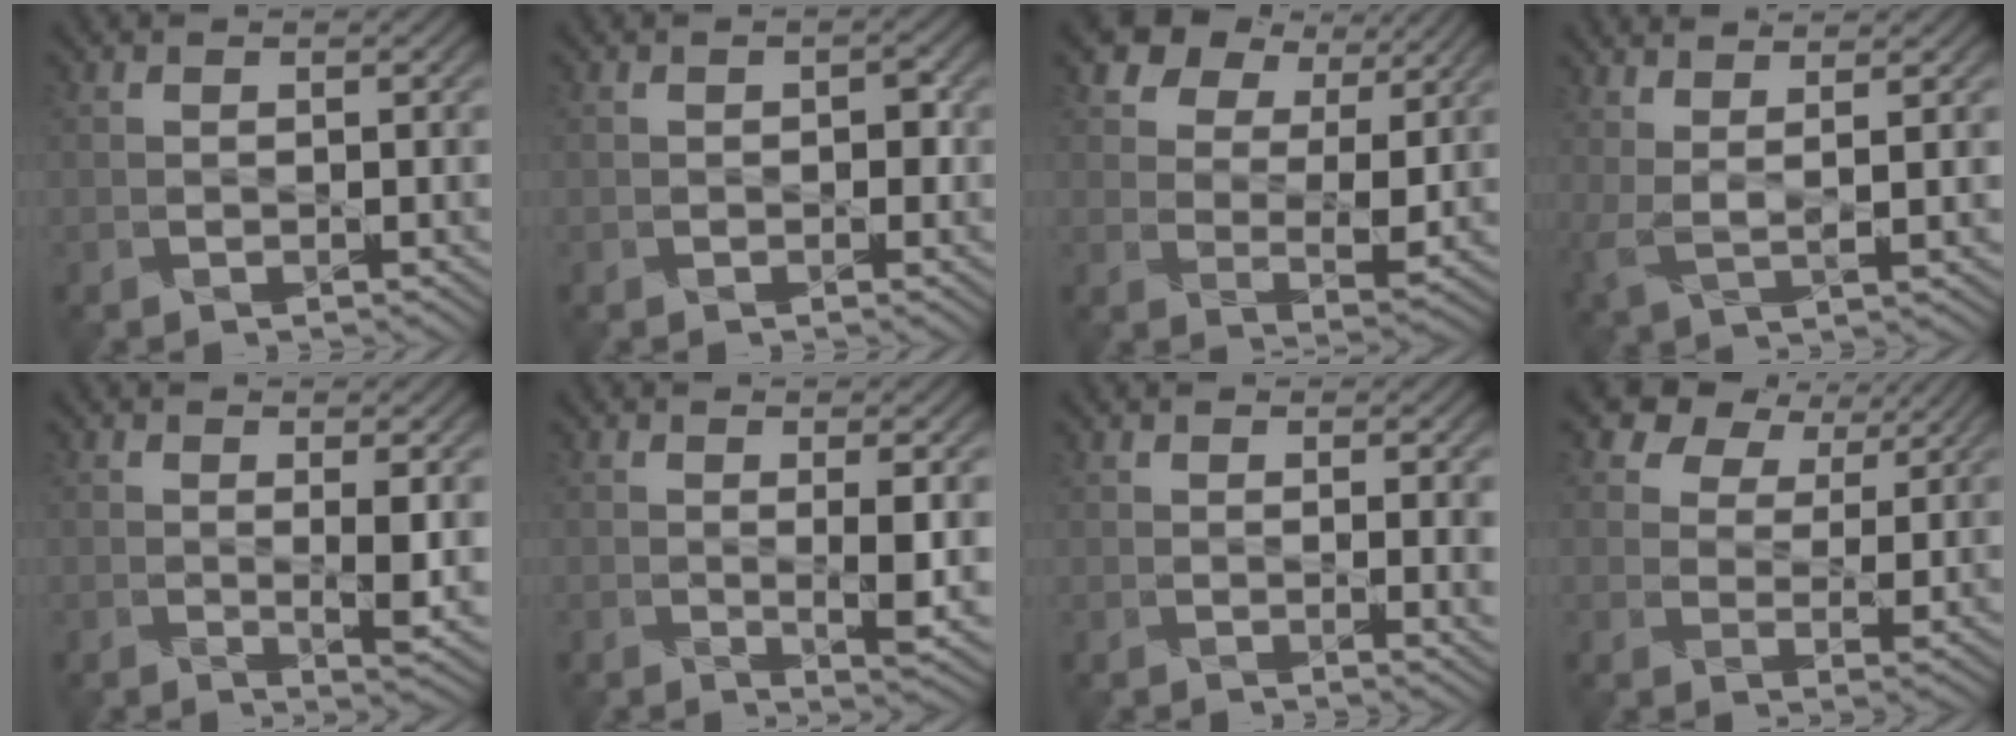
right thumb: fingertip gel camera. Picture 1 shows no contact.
{"total": 1.7, "force": [-0.1, 1.3, 1.1], "torque": [-0.002, 0.004, 0.001]}
{"total": 11.1, "force": [8.0, 5.8, 5.1], "torque": [-0.104, 0.010, 0.133]}
{"total": 4.3, "force": [3.5, -0.4, 2.4], "torque": [-0.064, 0.010, 0.072]}
{"total": 3.6, "force": [0.6, 0.6, 3.5], "torque": [-0.061, -0.001, 0.016]}
{"total": 4.0, "force": [0.4, 0.5, 3.9], "torque": [-0.067, -0.002, 0.014]}
{"total": 2.5, "force": [0.9, 0.0, 2.3], "torque": [-0.039, 0.003, 0.018]}
{"total": 7.6, "force": [5.8, 4.0, 2.9], "torque": [-0.060, 0.010, 0.097]}